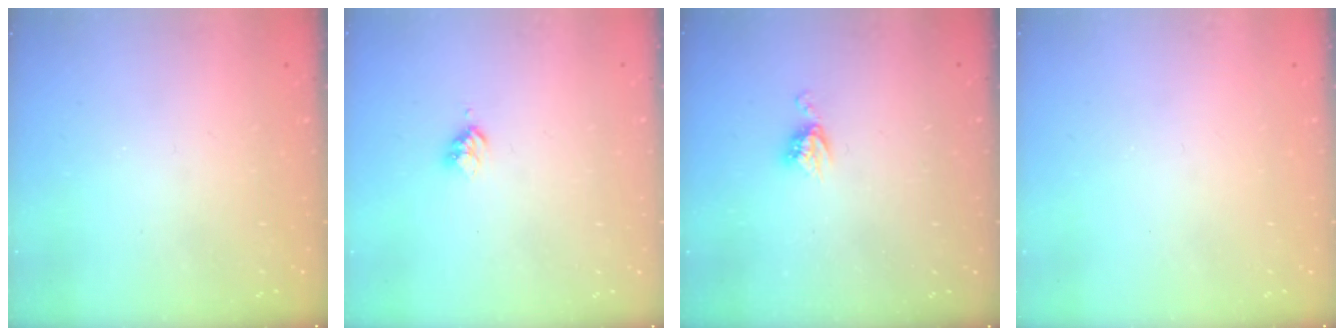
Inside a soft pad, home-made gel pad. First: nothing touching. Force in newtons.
{"total": 3.0, "press": 2.9, "slide": 0.4}
{"total": 4.7, "press": 4.6, "slide": 0.4}
{"total": 0.0}